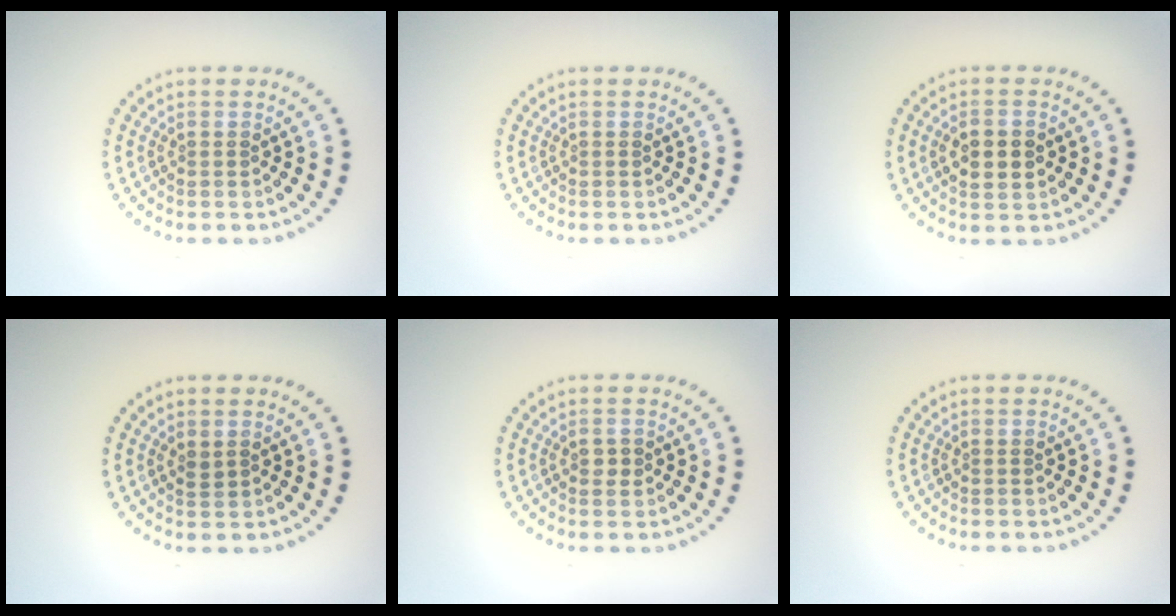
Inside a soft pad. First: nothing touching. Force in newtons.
{"total": 0.0}
{"total": 3.1, "press": 3.1, "slide": 0.1}
{"total": 0.7, "press": 0.7, "slide": 0.3}
{"total": 1.0, "press": 1.0, "slide": 0.1}
{"total": 0.0}